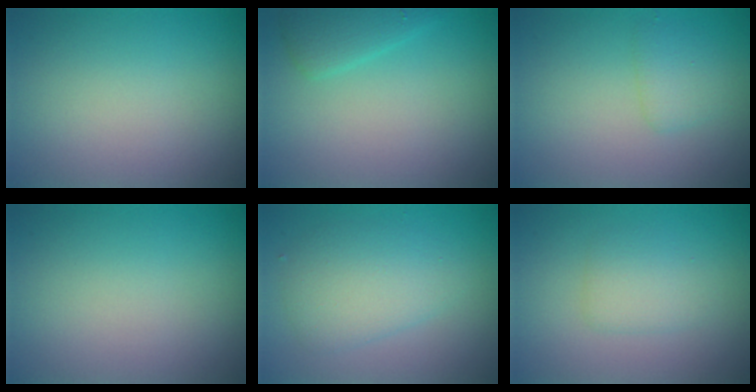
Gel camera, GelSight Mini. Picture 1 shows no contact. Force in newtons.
{"total": 2.2, "press": 2.2, "slide": 0.2}
{"total": 1.6, "press": 1.6, "slide": 0.1}
{"total": 0.0}
{"total": 3.8, "press": 3.8, "slide": 0.1}
{"total": 2.0, "press": 2.0, "slide": 0.2}